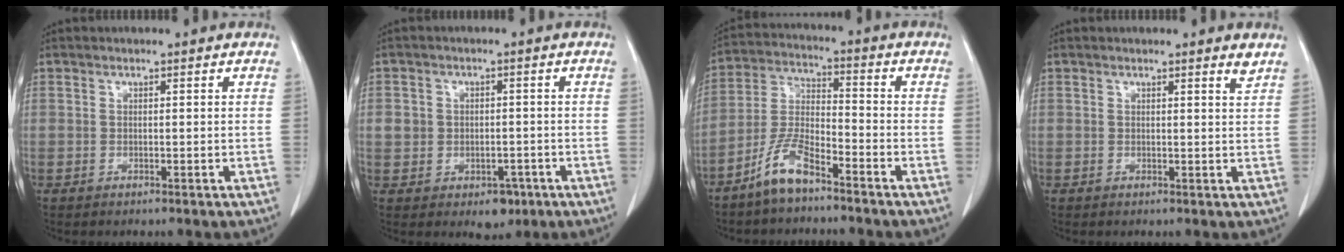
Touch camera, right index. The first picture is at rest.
{"total": 5.3, "force": [-1.6, 4.2, 2.7], "torque": [-0.025, 0.011, -0.009]}
{"total": 8.1, "force": [-5.9, 1.9, 5.2], "torque": [-0.121, -0.007, -0.122]}
{"total": 1.3, "force": [1.2, -0.1, 0.5], "torque": [-0.015, -0.011, 0.009]}